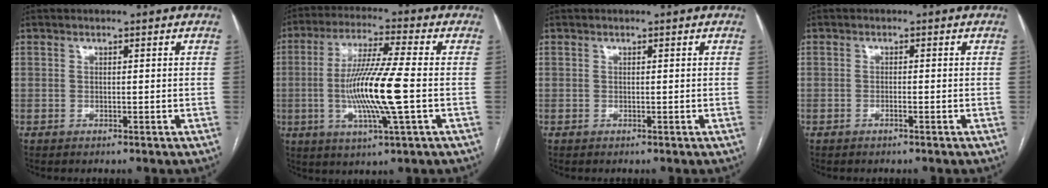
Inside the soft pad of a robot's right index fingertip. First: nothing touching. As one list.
[{"total": 13.0, "force": [-1.7, -0.1, 12.9], "torque": [-0.254, -0.008, -0.038]}, {"total": 0.0}, {"total": 0.8, "force": [-0.6, -0.1, 0.6], "torque": [-0.013, 0.001, -0.010]}]